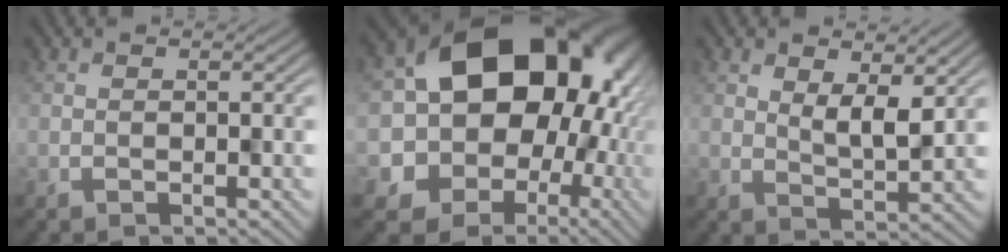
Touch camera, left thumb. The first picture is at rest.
{"total": 19.9, "force": [3.1, 17.2, 9.5], "torque": [-0.159, -0.025, 0.058]}
{"total": 3.3, "force": [2.4, 1.1, 2.0], "torque": [-0.043, -0.004, 0.048]}